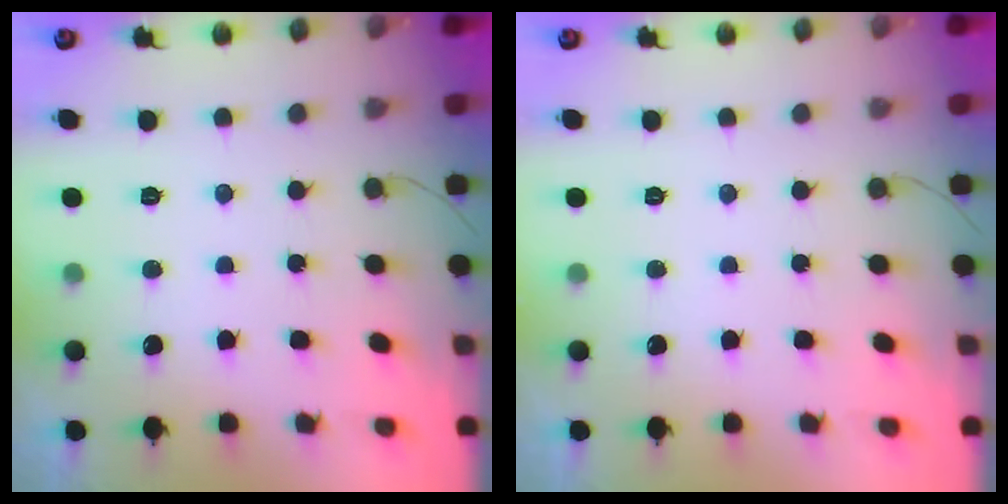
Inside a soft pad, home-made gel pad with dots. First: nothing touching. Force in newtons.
{"total": 0.0}